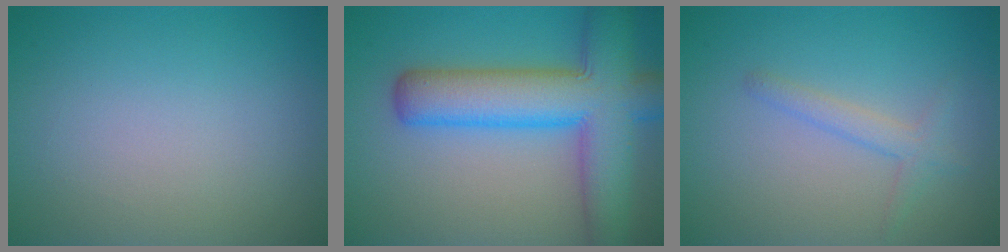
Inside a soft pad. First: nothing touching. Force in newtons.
{"total": 9.8, "press": 9.8, "slide": 0.4}
{"total": 1.8, "press": 1.8, "slide": 0.1}